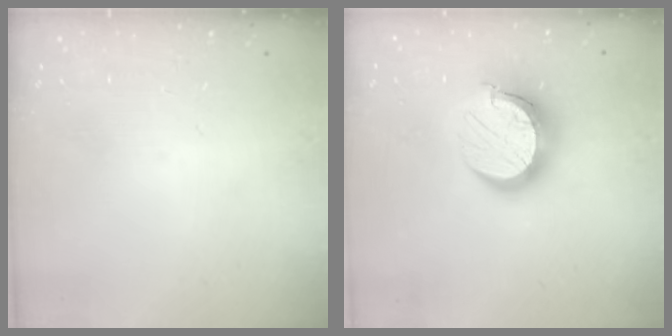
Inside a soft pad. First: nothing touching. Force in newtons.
{"total": 13.5, "press": 13.5, "slide": 1.4}